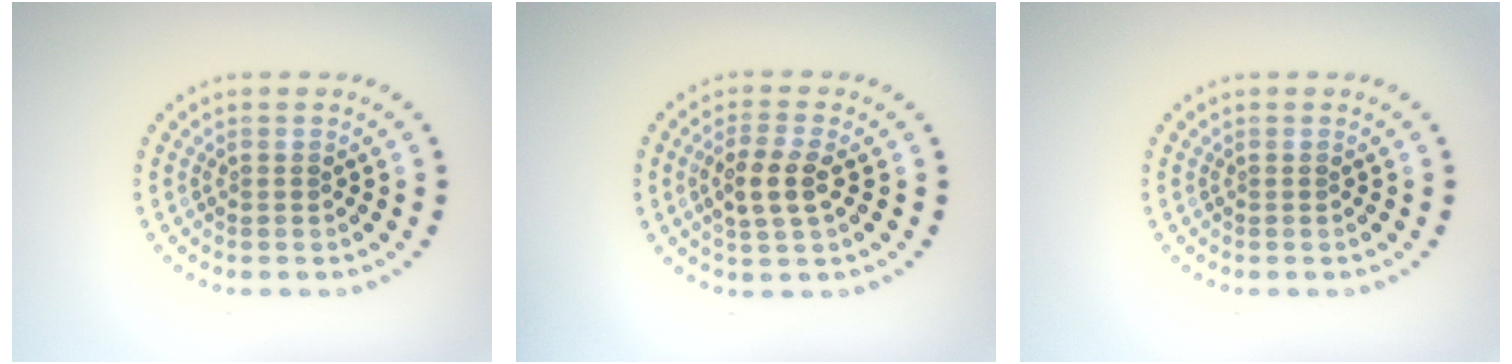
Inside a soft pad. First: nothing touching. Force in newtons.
{"total": 3.2, "press": 3.1, "slide": 0.9}
{"total": 0.0}